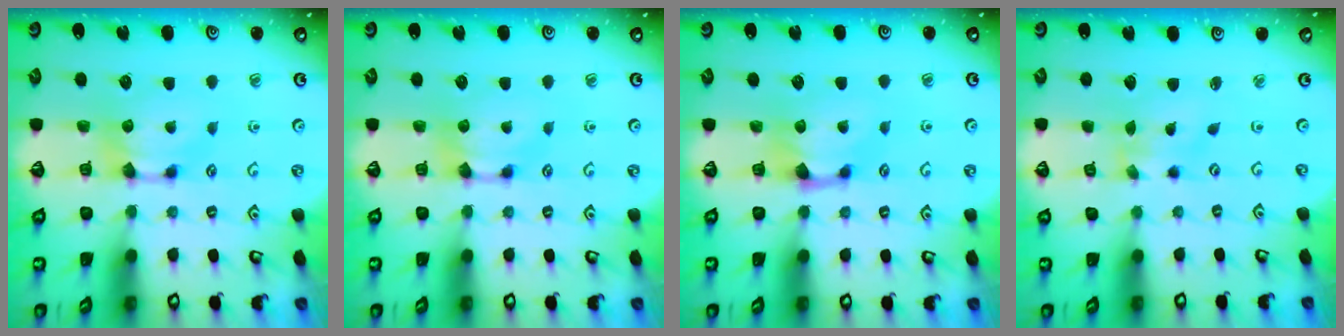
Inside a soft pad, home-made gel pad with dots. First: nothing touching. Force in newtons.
{"total": 0.0}
{"total": 1.0, "press": 0.5, "slide": 0.8}
{"total": 2.3, "press": 2.1, "slide": 0.9}